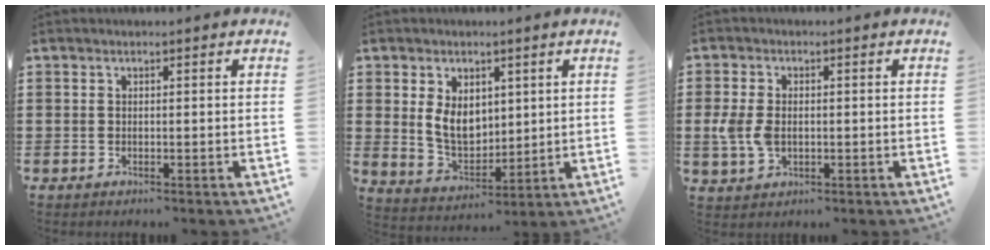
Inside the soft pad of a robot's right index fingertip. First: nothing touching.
{"total": 6.7, "force": [1.7, 4.8, 4.4], "torque": [-0.088, 0.004, 0.029]}
{"total": 4.7, "force": [-0.3, 3.1, 3.6], "torque": [-0.098, -0.003, -0.013]}